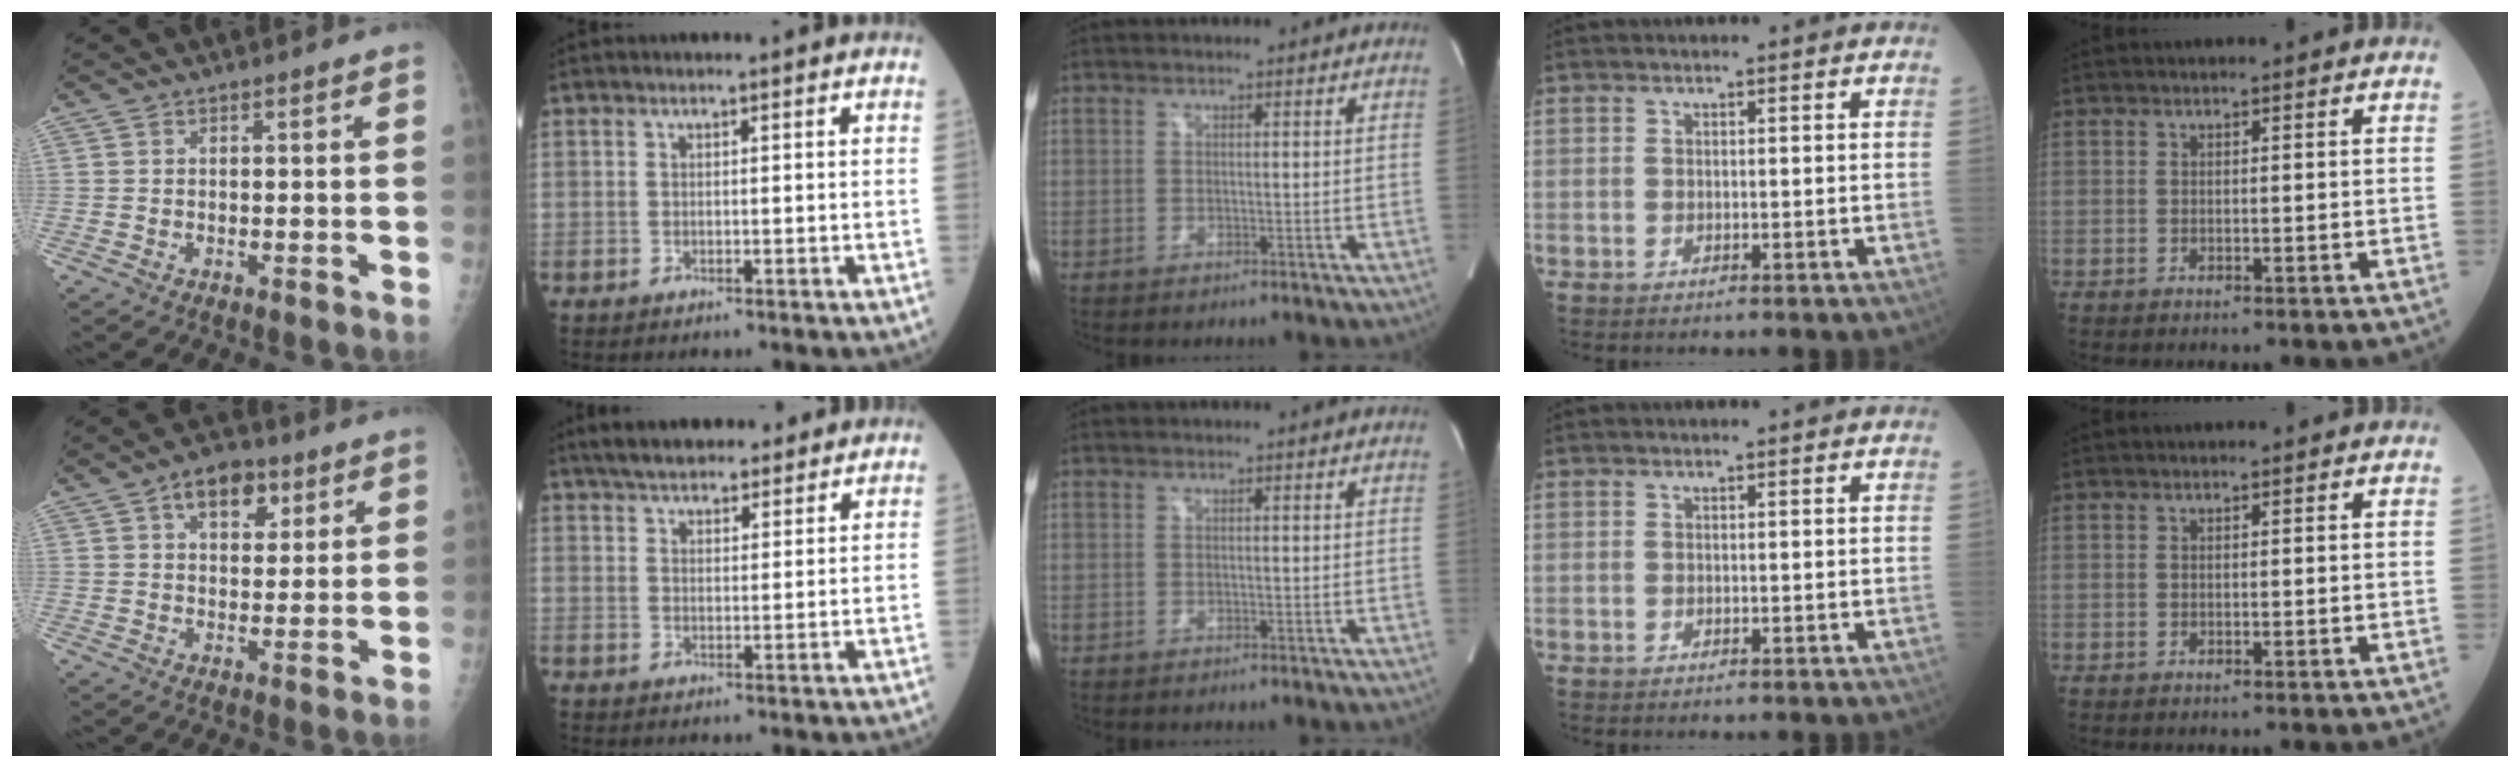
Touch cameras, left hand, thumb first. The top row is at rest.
{"thumb": {"total": 8.4, "force": [3.9, 5.2, 5.3], "torque": [-0.045, -0.007, 0.055]}, "index": {"total": 10.8, "force": [9.1, 3.3, 4.6], "torque": [-0.061, 0.027, 0.136]}}